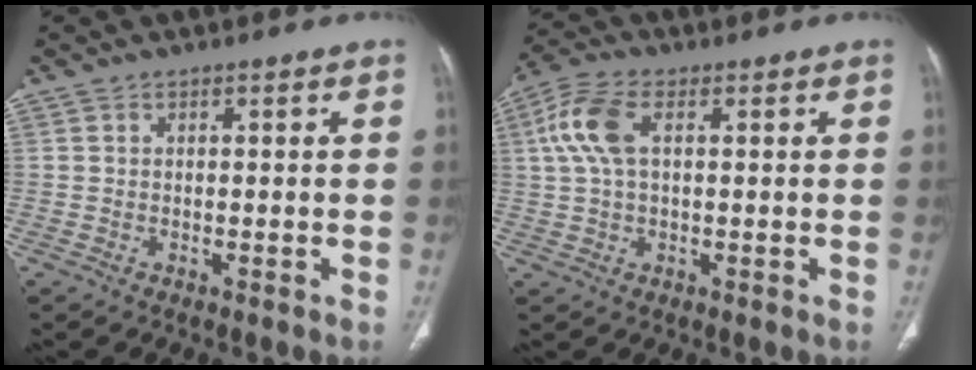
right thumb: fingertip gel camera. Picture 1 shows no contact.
{"total": 8.0, "force": [2.0, 4.1, 6.6], "torque": [-0.158, 0.020, 0.038]}